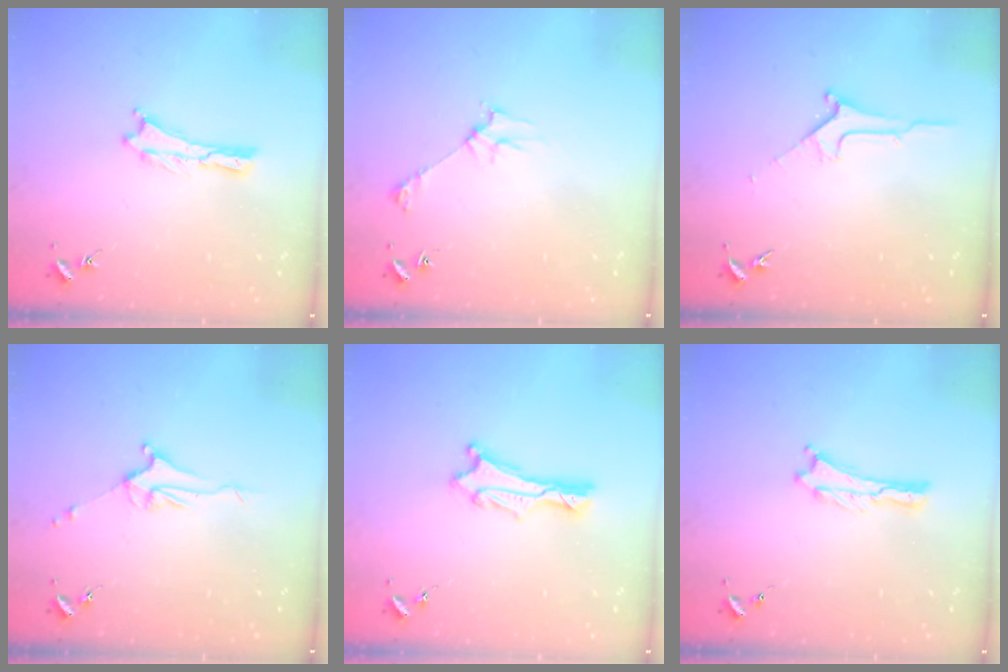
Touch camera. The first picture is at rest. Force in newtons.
{"total": 3.1, "press": 3.1, "slide": 0.3}
{"total": 1.8, "press": 1.7, "slide": 0.2}
{"total": 3.7, "press": 3.7, "slide": 0.5}
{"total": 1.3, "press": 1.3, "slide": 0.1}
{"total": 0.0}